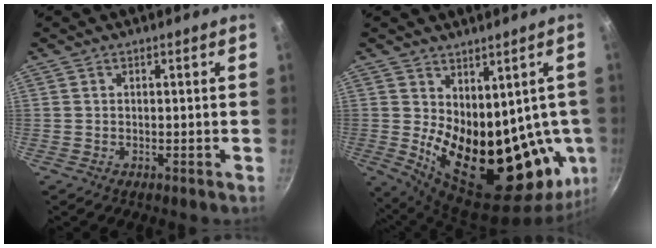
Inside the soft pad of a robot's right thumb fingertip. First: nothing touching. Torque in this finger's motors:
{"motor_torque": [0.91, 4.09, 2.53, 0.04, 0.55]}